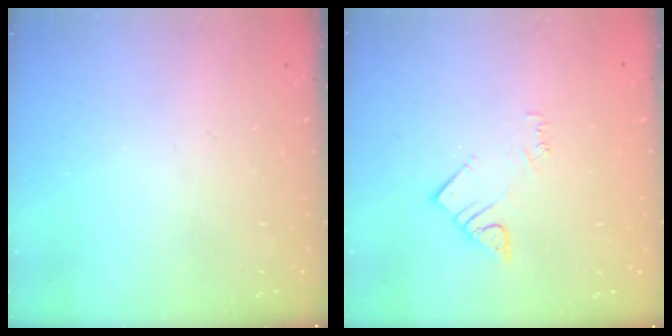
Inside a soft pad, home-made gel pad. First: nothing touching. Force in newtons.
{"total": 3.1, "press": 3.0, "slide": 0.5}